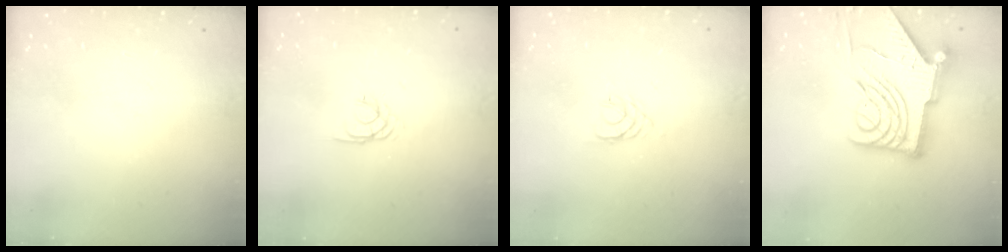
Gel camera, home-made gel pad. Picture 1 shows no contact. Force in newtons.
{"total": 1.7, "press": 1.7, "slide": 0.1}
{"total": 2.0, "press": 1.9, "slide": 0.3}
{"total": 15.2, "press": 15.1, "slide": 1.5}